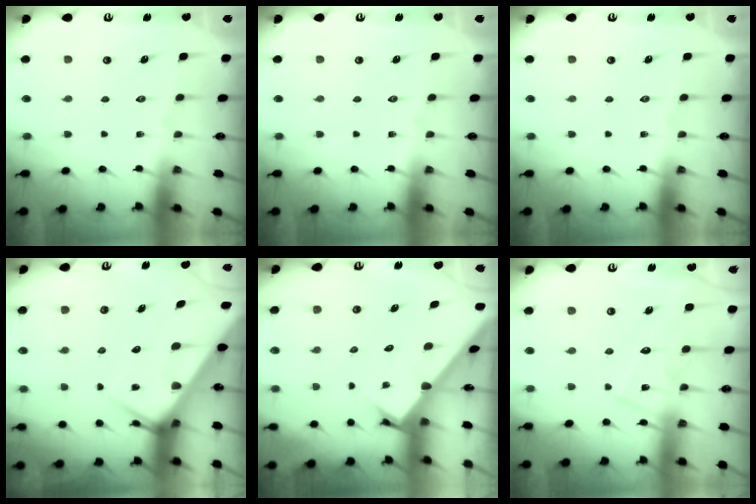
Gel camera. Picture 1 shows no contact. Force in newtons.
{"total": 0.0}
{"total": 0.0}
{"total": 8.1, "press": 8.0, "slide": 0.5}
{"total": 2.9, "press": 2.9, "slide": 0.2}
{"total": 12.6, "press": 12.6, "slide": 0.9}